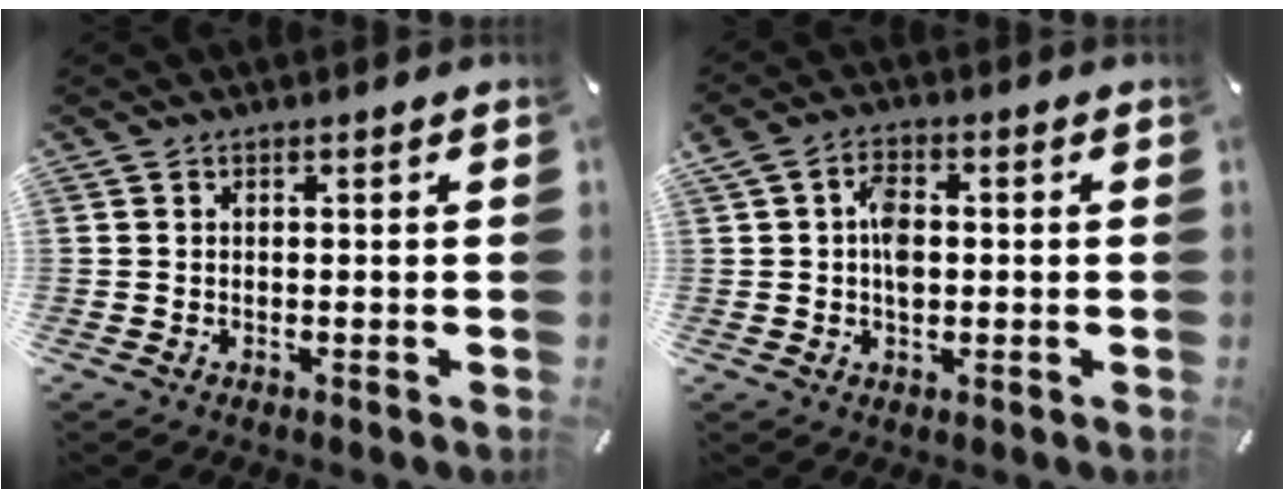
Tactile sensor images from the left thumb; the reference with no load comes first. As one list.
[{"total": 5.6, "force": [0.3, 3.6, 4.2], "torque": [-0.066, 0.003, 0.002]}]